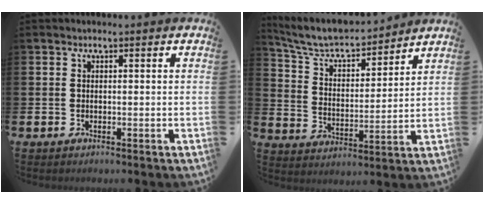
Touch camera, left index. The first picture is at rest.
{"total": 5.9, "force": [5.6, 0.8, 1.6], "torque": [-0.055, -0.041, 0.094]}